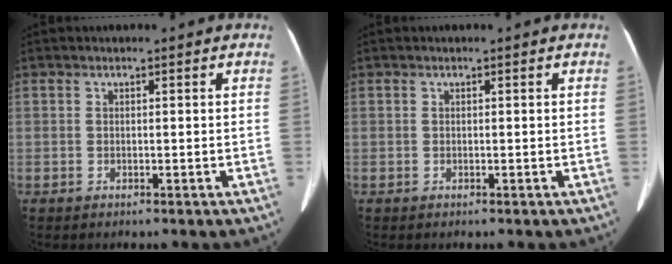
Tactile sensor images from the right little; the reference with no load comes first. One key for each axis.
{"total": 0.0}